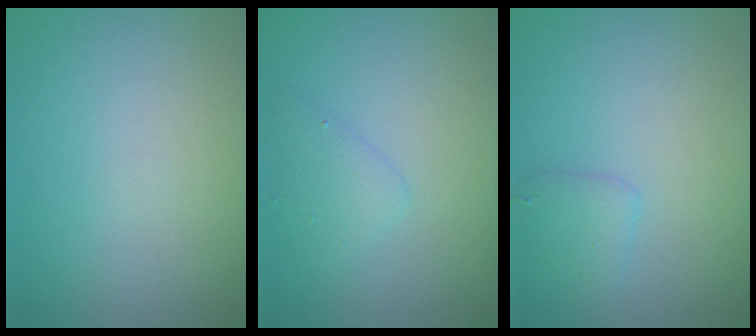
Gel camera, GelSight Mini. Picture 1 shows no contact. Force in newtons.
{"total": 1.7, "press": 1.6, "slide": 0.1}
{"total": 1.7, "press": 1.7, "slide": 0.1}